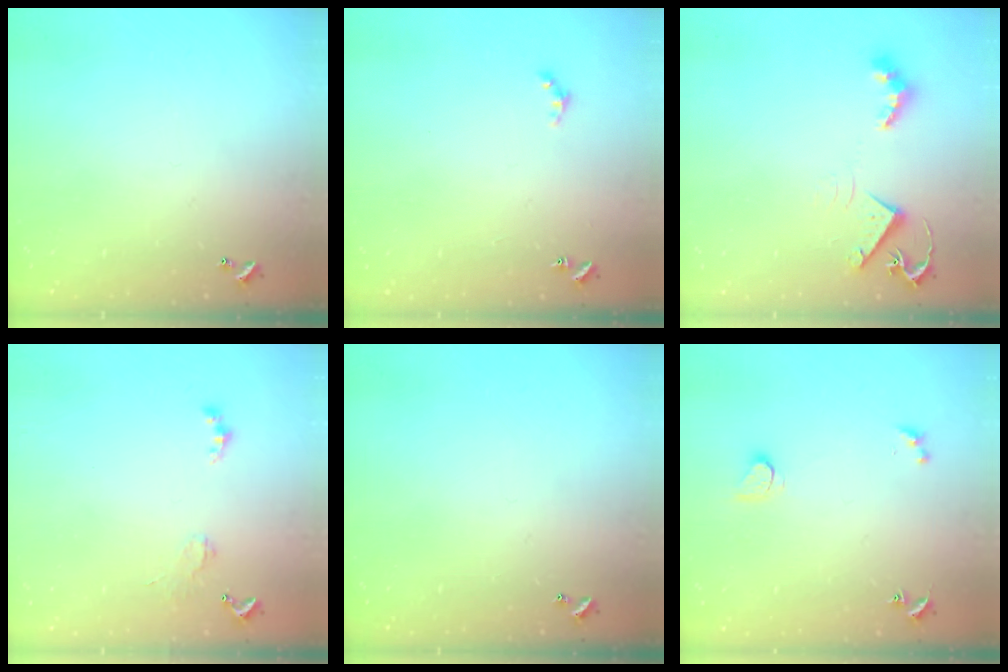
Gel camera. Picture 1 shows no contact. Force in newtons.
{"total": 1.5, "press": 1.4, "slide": 0.3}
{"total": 6.6, "press": 6.5, "slide": 1.0}
{"total": 1.5, "press": 1.5, "slide": 0.5}
{"total": 0.0}
{"total": 1.4, "press": 1.4, "slide": 0.4}